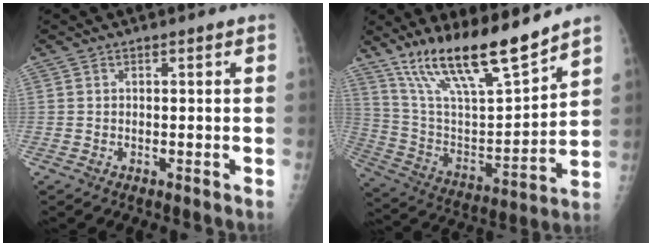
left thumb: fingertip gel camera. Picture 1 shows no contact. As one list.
[{"total": 19.5, "force": [15.2, 3.6, 11.8], "torque": [-0.182, -0.075, 0.282]}]